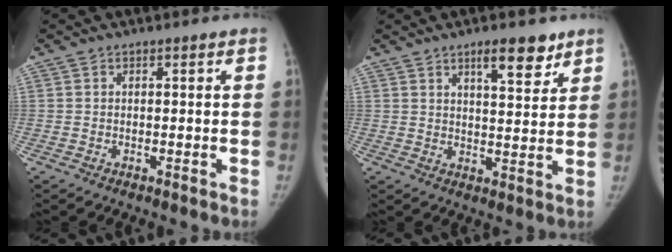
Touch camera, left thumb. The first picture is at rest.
{"total": 7.5, "force": [5.0, 2.5, 5.1], "torque": [-0.054, -0.031, 0.074]}